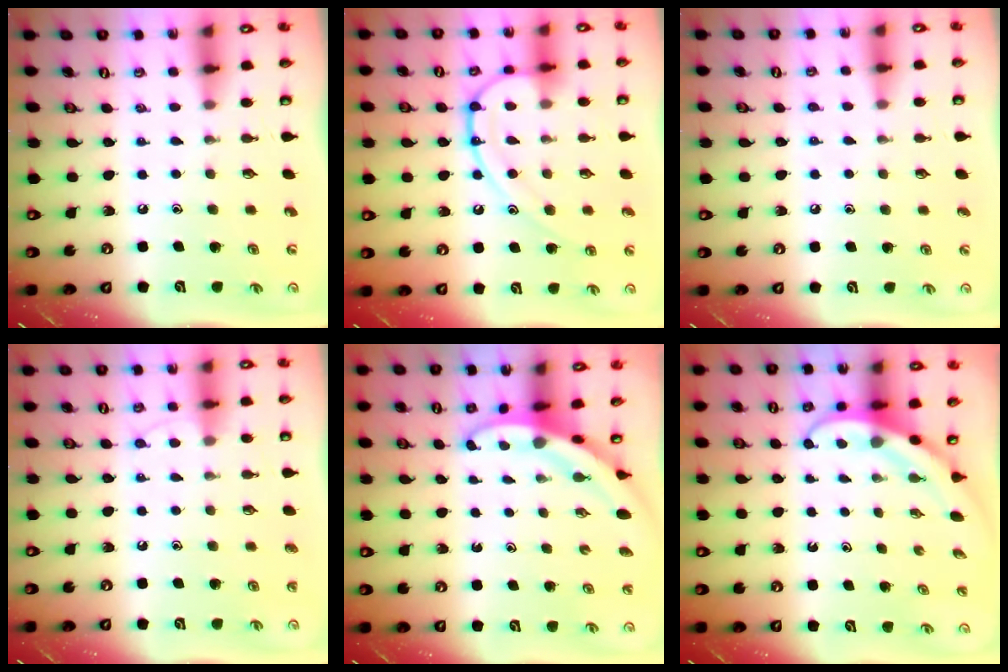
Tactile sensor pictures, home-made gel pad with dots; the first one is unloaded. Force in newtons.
{"total": 13.1, "press": 13.0, "slide": 1.4}
{"total": 3.3, "press": 3.2, "slide": 0.7}
{"total": 7.2, "press": 7.2, "slide": 0.7}
{"total": 3.9, "press": 3.9, "slide": 0.1}
{"total": 4.0, "press": 3.9, "slide": 0.3}